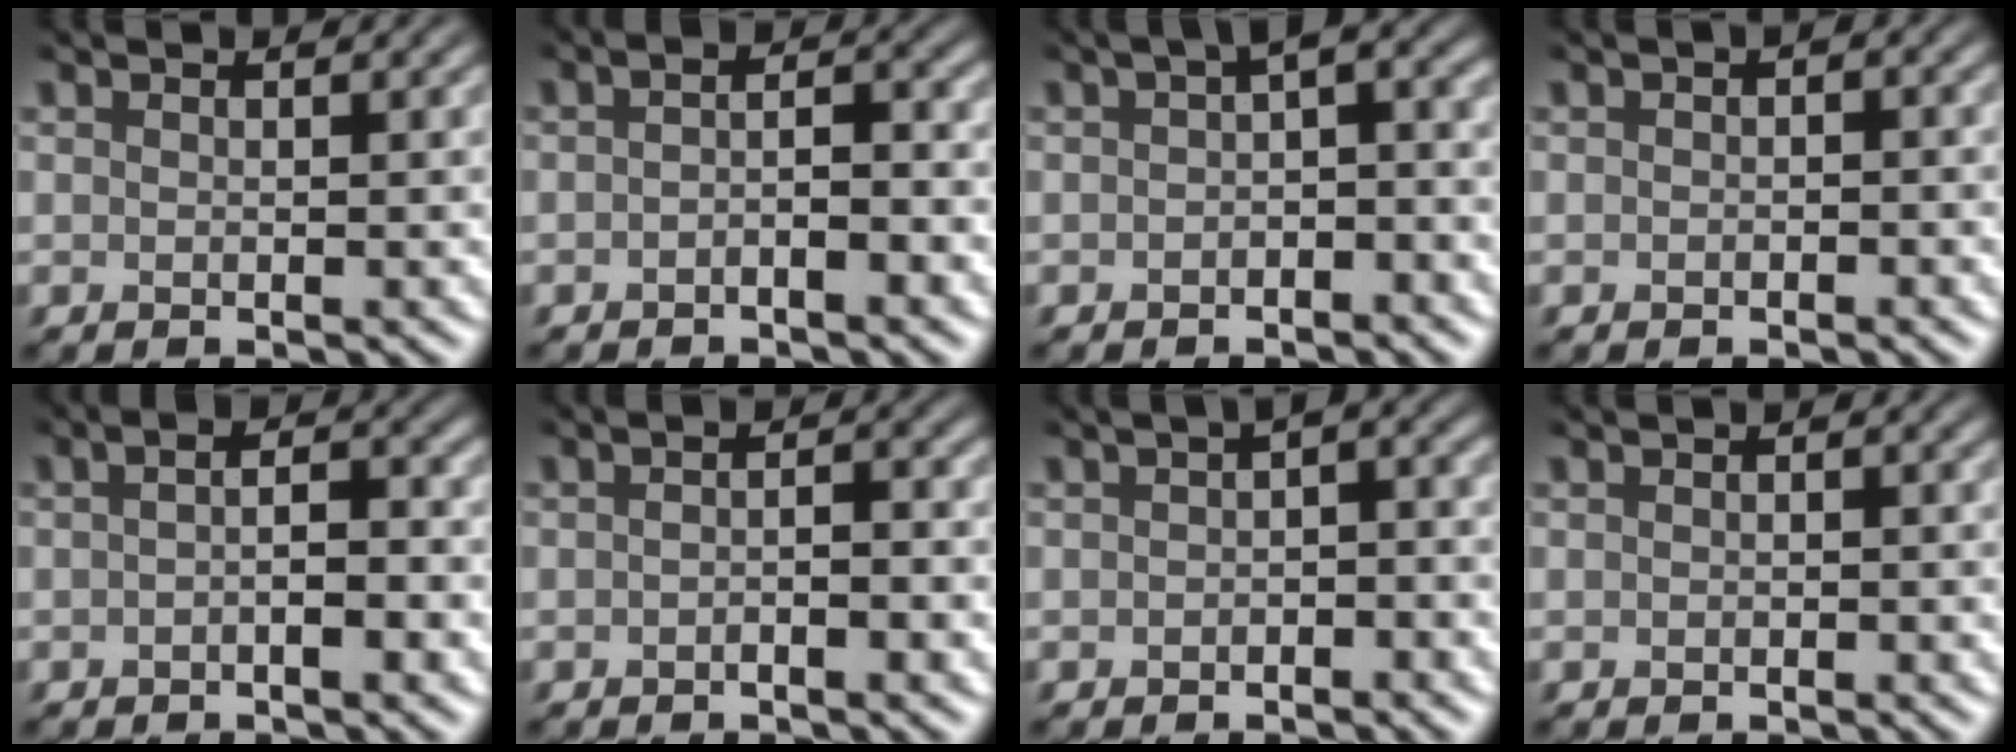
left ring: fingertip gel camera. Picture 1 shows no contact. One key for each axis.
{"total": 2.5, "fx": -1.0, "fy": 0.8, "fz": 2.2, "tx": -0.036, "ty": 0.006, "tz": -0.020}
{"total": 3.5, "fx": -0.3, "fy": 1.7, "fz": 3.0, "tx": -0.032, "ty": 0.015, "tz": -0.013}
{"total": 0.9, "fx": -0.2, "fy": 0.5, "fz": 0.7, "tx": -0.007, "ty": 0.000, "tz": -0.003}
{"total": 2.8, "fx": -0.6, "fy": 0.9, "fz": 2.6, "tx": -0.037, "ty": 0.005, "tz": -0.010}
{"total": 1.9, "fx": -0.8, "fy": 0.5, "fz": 1.7, "tx": -0.025, "ty": 0.003, "tz": -0.015}
{"total": 2.9, "fx": -0.4, "fy": 1.5, "fz": 2.4, "tx": -0.028, "ty": 0.010, "tz": -0.013}
{"total": 0.5, "fx": -0.2, "fy": 0.3, "fz": 0.4, "tx": -0.003, "ty": 0.000, "tz": -0.002}